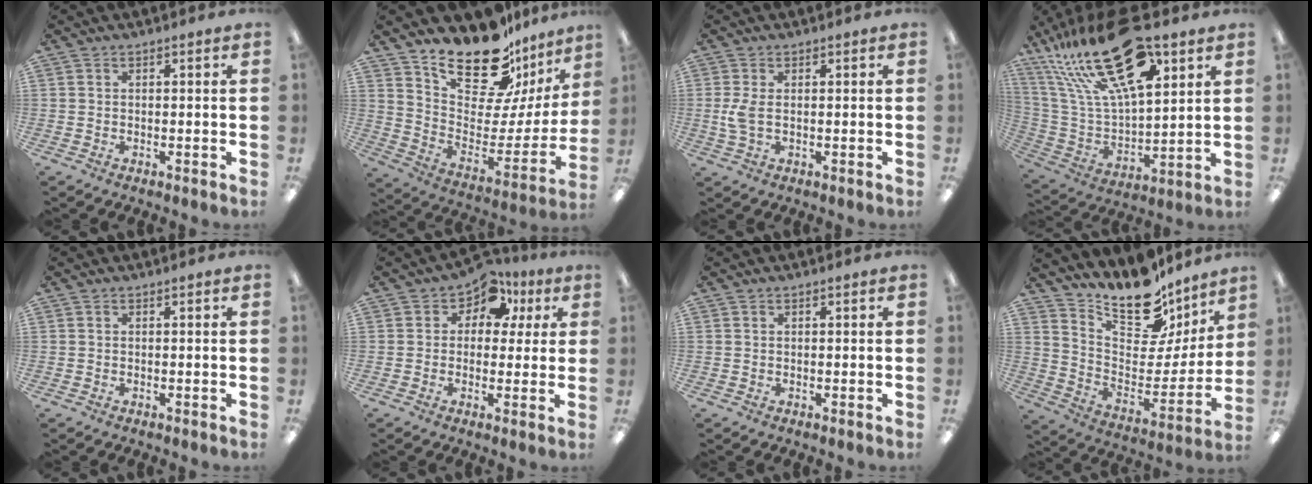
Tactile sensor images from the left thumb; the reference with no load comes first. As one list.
[{"total": 21.2, "force": [17.2, 8.6, 8.9], "torque": [-0.147, -0.128, 0.304]}, {"total": 4.3, "force": [0.1, 2.2, 3.7], "torque": [-0.090, -0.001, -0.004]}, {"total": 28.9, "force": [16.8, 11.8, 20.4], "torque": [-0.396, -0.089, 0.284]}, {"total": 0.0}, {"total": 7.4, "force": [3.8, 5.4, 3.5], "torque": [-0.057, -0.016, 0.067]}, {"total": 0.0}, {"total": 18.7, "force": [14.8, 8.1, 7.9], "torque": [-0.119, -0.119, 0.258]}]